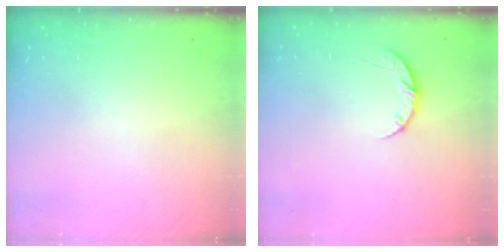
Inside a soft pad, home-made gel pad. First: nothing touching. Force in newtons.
{"total": 6.1, "press": 6.1, "slide": 0.7}